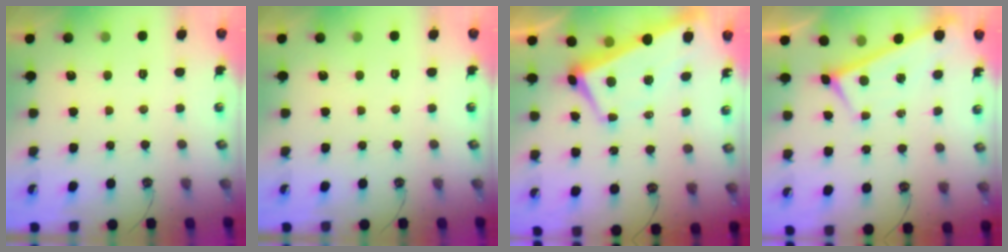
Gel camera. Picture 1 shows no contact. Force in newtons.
{"total": 0.0}
{"total": 1.8, "press": 1.2, "slide": 1.3}
{"total": 0.0}